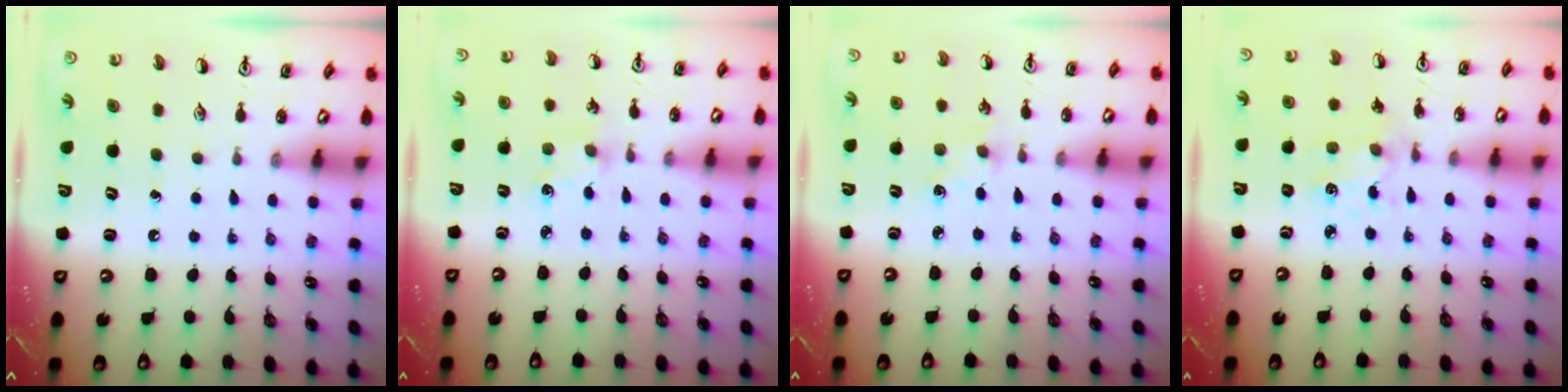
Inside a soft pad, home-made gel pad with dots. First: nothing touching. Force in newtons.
{"total": 0.8, "press": 0.8, "slide": 0.2}
{"total": 2.3, "press": 2.3, "slide": 0.4}
{"total": 1.9, "press": 1.9, "slide": 0.3}